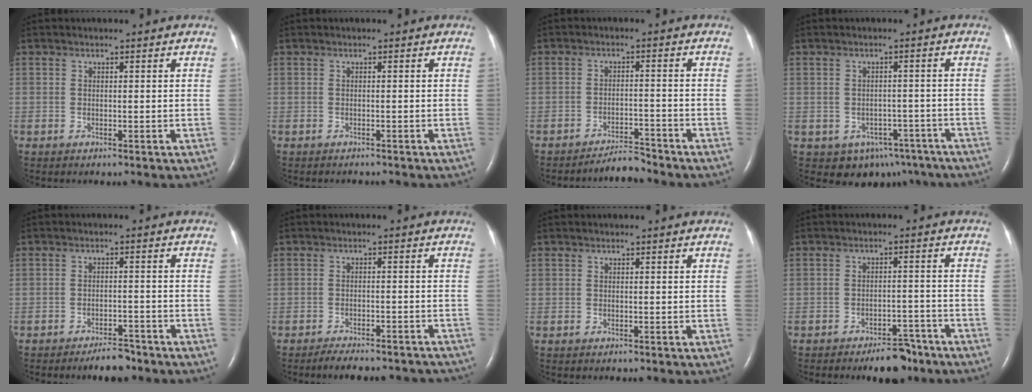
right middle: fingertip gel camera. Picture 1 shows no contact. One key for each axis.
{"total": 0.9, "fx": -0.8, "fy": 0.2, "fz": 0.1, "tx": -0.008, "ty": -0.003, "tz": -0.011}
{"total": 3.4, "fx": -3.4, "fy": -0.2, "fz": 0.0, "tx": -0.002, "ty": -0.013, "tz": -0.056}
{"total": 8.2, "fx": -5.1, "fy": 6.0, "fz": 2.4, "tx": -0.028, "ty": 0.017, "tz": -0.056}
{"total": 4.0, "fx": -3.4, "fy": 1.1, "fz": 1.8, "tx": -0.030, "ty": -0.001, "tz": -0.052}
{"total": 12.2, "fx": -11.1, "fy": 2.9, "fz": 4.0, "tx": -0.057, "ty": 0.006, "tz": -0.127}
{"total": 0.0}
{"total": 6.1, "fx": -4.9, "fy": 2.3, "fz": 2.9, "tx": -0.034, "ty": 0.004, "tz": -0.070}